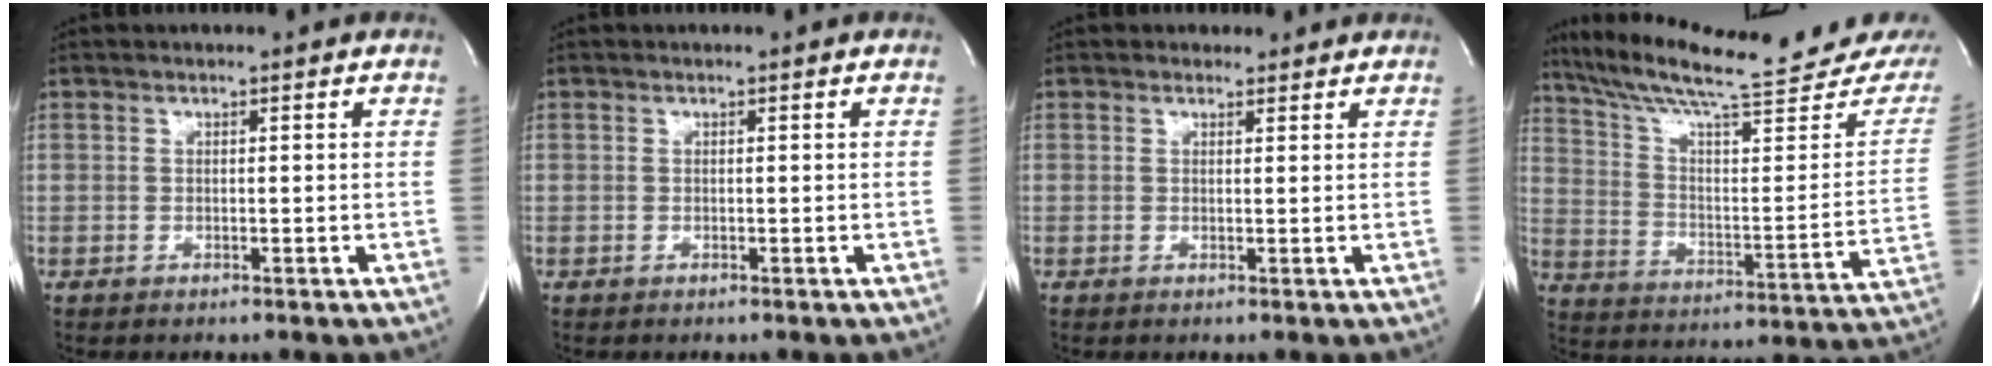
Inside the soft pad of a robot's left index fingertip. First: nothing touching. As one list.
[{"total": 0.0}, {"total": 1.7, "force": [1.4, 0.9, -0.1], "torque": [0.001, 0.005, 0.016]}, {"total": 23.7, "force": [20.8, 1.2, 11.3], "torque": [-0.180, -0.052, 0.298]}]